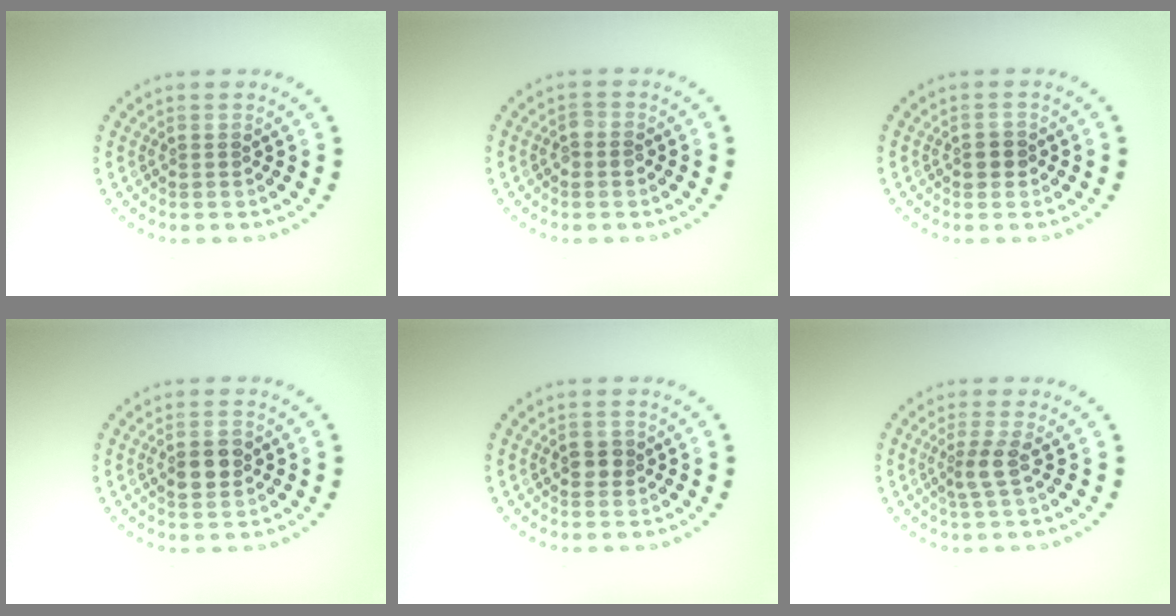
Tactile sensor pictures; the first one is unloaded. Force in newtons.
{"total": 1.2, "press": 1.1, "slide": 0.2}
{"total": 1.3, "press": 1.2, "slide": 0.3}
{"total": 2.8, "press": 2.8, "slide": 0.1}
{"total": 1.4, "press": 1.4, "slide": 0.3}
{"total": 2.0, "press": 1.6, "slide": 1.2}